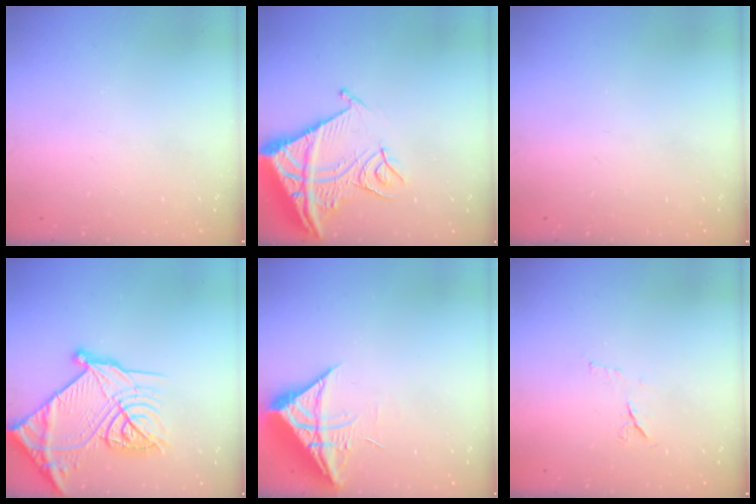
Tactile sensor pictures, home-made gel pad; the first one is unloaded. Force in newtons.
{"total": 15.9, "press": 15.8, "slide": 1.8}
{"total": 0.0}
{"total": 30.3, "press": 30.1, "slide": 3.2}
{"total": 9.4, "press": 9.3, "slide": 1.0}
{"total": 6.2, "press": 6.2, "slide": 0.9}